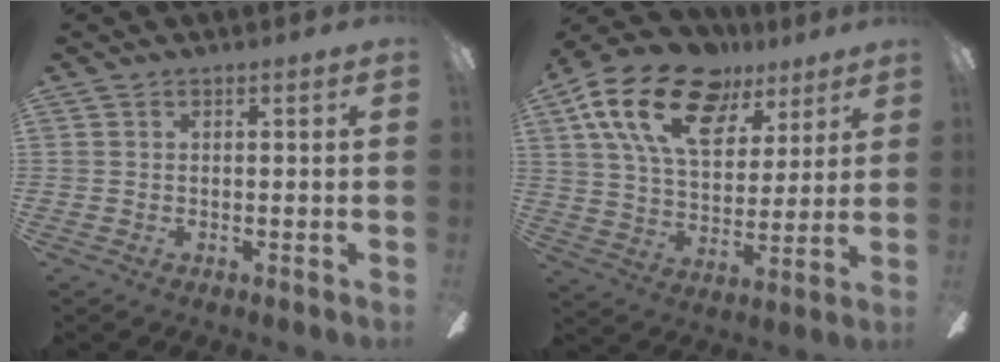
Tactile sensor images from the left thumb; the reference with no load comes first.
{"total": 21.5, "force": [11.8, 12.8, 12.7], "torque": [-0.218, -0.043, 0.209]}